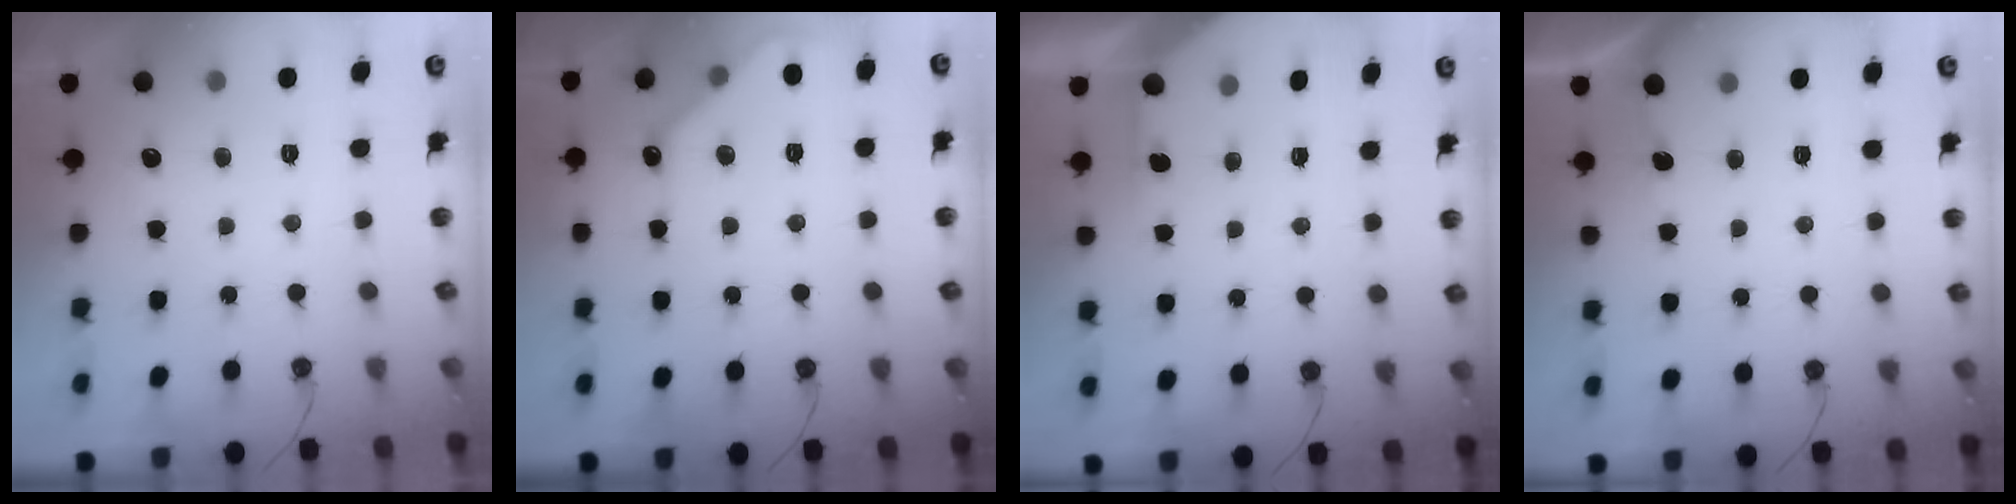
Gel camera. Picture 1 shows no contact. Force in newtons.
{"total": 9.8, "press": 9.8, "slide": 0.3}
{"total": 2.7, "press": 2.7, "slide": 0.3}
{"total": 2.5, "press": 2.5, "slide": 0.4}